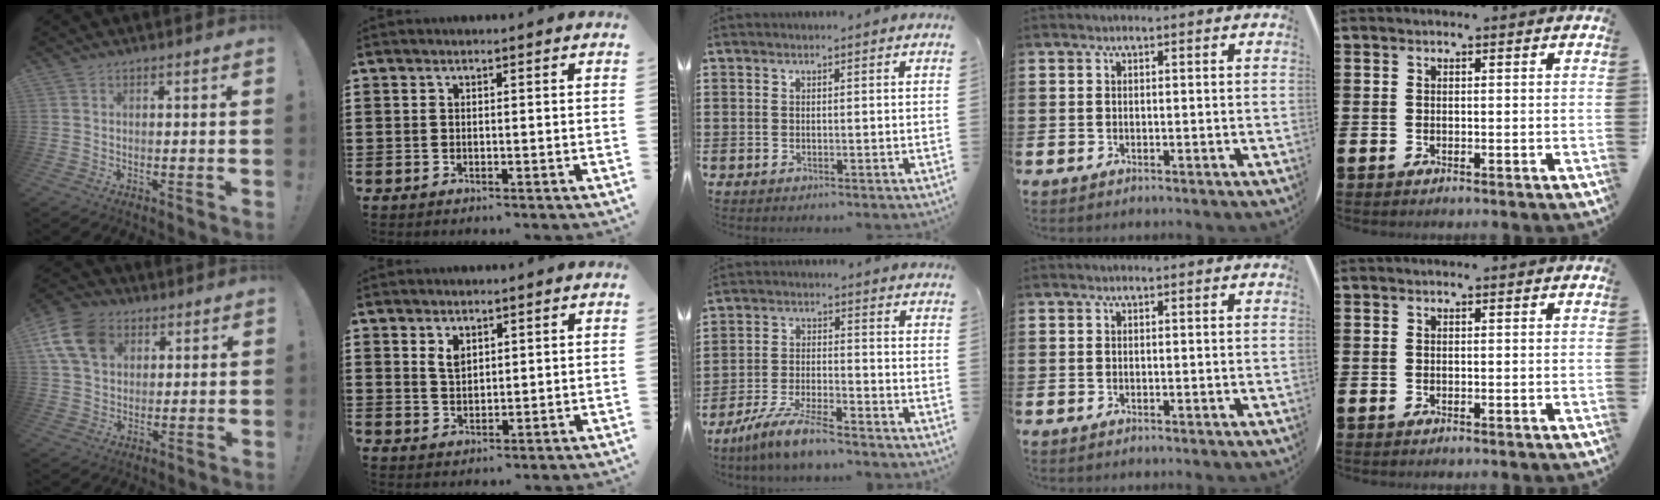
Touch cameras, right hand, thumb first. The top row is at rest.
{"thumb": {"total": 13.3, "force": [5.3, 9.8, 7.2], "torque": [-0.134, -0.017, 0.107]}, "index": {"total": 2.5, "force": [1.5, 1.4, 1.5], "torque": [-0.034, 0.002, 0.028]}, "middle": {"total": 7.2, "force": [-6.3, 0.4, 3.5], "torque": [-0.087, -0.012, -0.124]}}